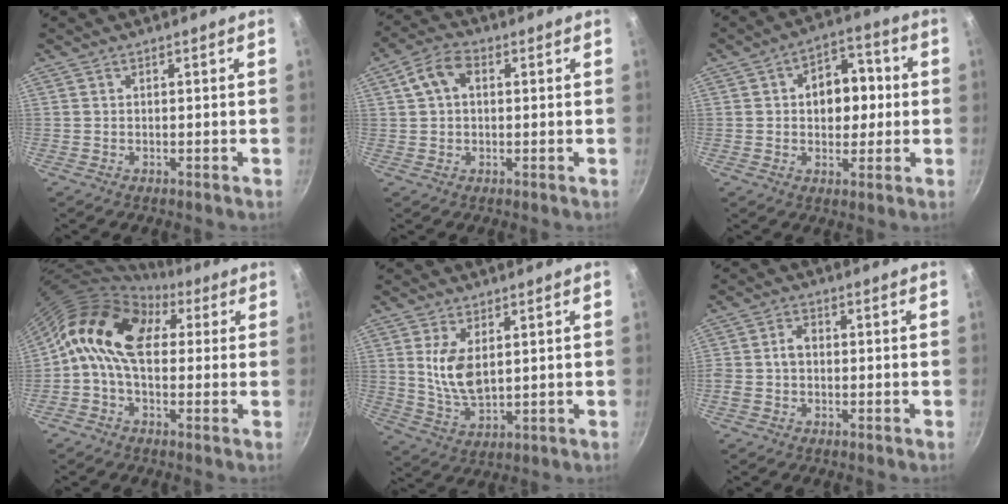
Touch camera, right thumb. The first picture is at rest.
{"total": 6.2, "force": [1.5, 4.1, 4.4], "torque": [-0.077, 0.017, 0.020]}
{"total": 10.7, "force": [1.0, 7.6, 7.4], "torque": [-0.056, 0.017, 0.005]}
{"total": 14.4, "force": [3.7, 9.3, 10.4], "torque": [-0.151, 0.015, 0.037]}
{"total": 8.2, "force": [2.1, 4.3, 6.8], "torque": [-0.124, -0.022, 0.049]}
{"total": 3.5, "force": [-0.4, 2.6, 2.3], "torque": [-0.038, 0.013, -0.012]}